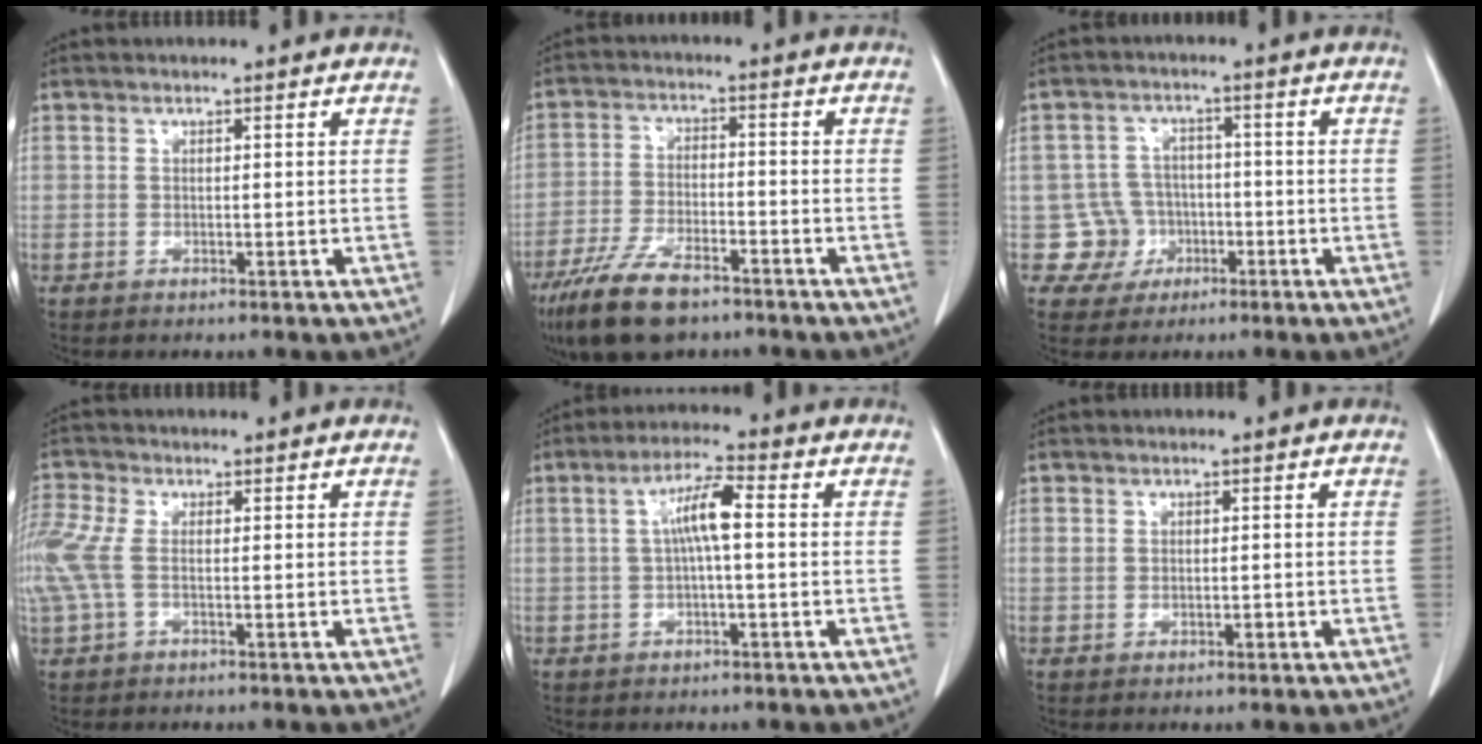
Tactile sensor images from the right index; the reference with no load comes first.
{"total": 10.8, "force": [-7.7, 3.3, 6.8], "torque": [-0.136, -0.017, -0.139]}
{"total": 5.6, "force": [-1.6, 5.4, -0.1], "torque": [0.012, 0.016, -0.023]}
{"total": 6.4, "force": [0.0, 3.2, 5.5], "torque": [-0.177, 0.020, 0.003]}
{"total": 5.7, "force": [0.5, 0.6, 5.6], "torque": [-0.106, 0.015, 0.008]}
{"total": 1.6, "force": [0.0, 1.2, 1.1], "torque": [-0.025, 0.006, 0.006]}